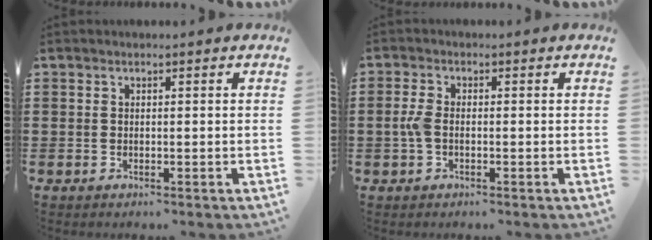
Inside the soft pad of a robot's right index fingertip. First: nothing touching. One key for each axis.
{"total": 2.9, "fx": -0.5, "fy": 1.3, "fz": 2.5, "tx": -0.069, "ty": -0.005, "tz": -0.016}